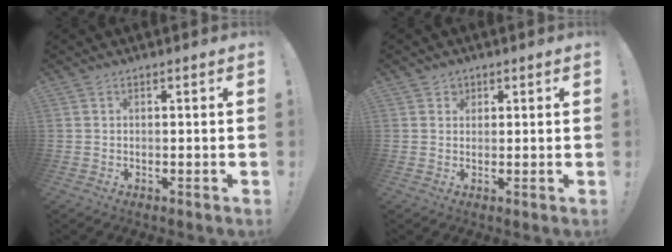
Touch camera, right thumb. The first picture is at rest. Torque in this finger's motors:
{"motor_torque": [0.15, 0.02, 0.06, -0.12, 0.00]}